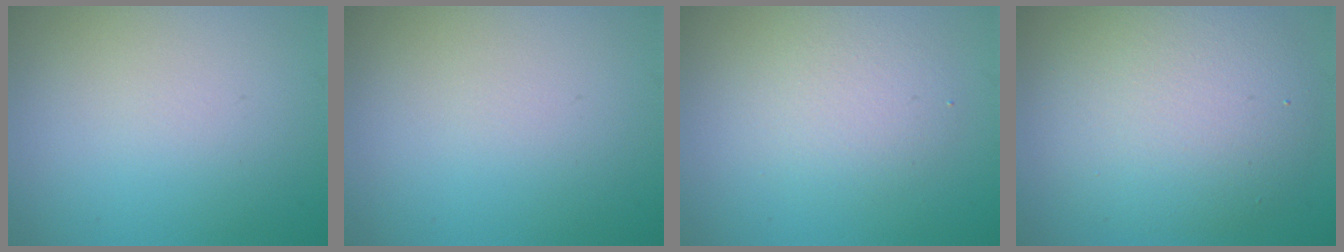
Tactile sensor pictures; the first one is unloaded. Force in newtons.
{"total": 0.0}
{"total": 2.9, "press": 2.9, "slide": 0.4}
{"total": 7.5, "press": 7.5, "slide": 0.3}